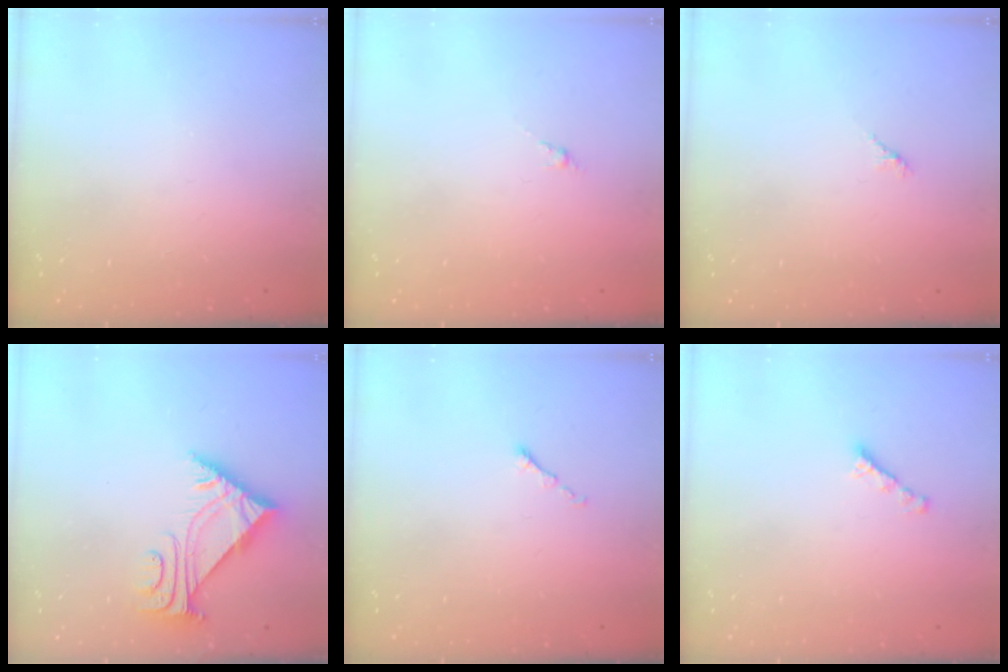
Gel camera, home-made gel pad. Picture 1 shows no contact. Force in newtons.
{"total": 0.0}
{"total": 1.7, "press": 1.6, "slide": 0.5}
{"total": 5.5, "press": 5.4, "slide": 0.8}
{"total": 0.6, "press": 0.5, "slide": 0.2}
{"total": 2.7, "press": 2.7, "slide": 0.2}